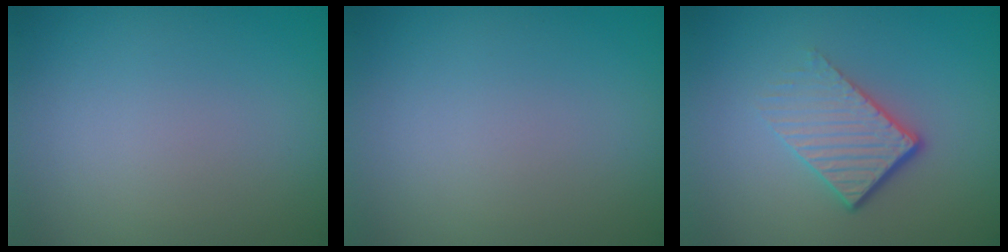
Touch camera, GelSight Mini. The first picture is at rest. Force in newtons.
{"total": 0.0}
{"total": 4.4, "press": 2.8, "slide": 3.4}